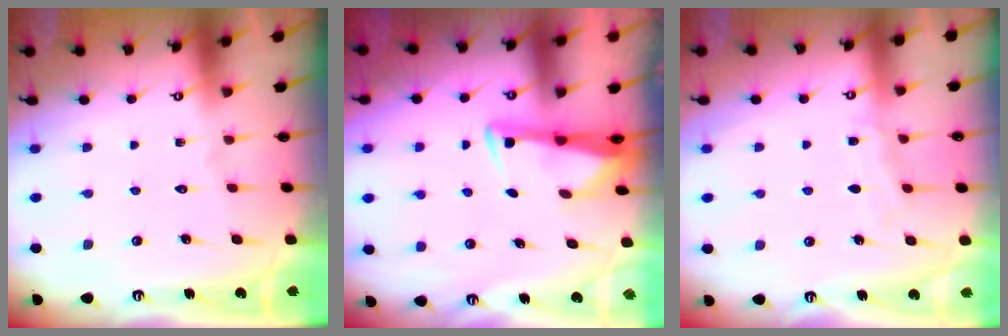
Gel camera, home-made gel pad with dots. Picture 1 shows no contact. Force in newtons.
{"total": 3.3, "press": 3.2, "slide": 0.9}
{"total": 5.2, "press": 5.1, "slide": 1.0}